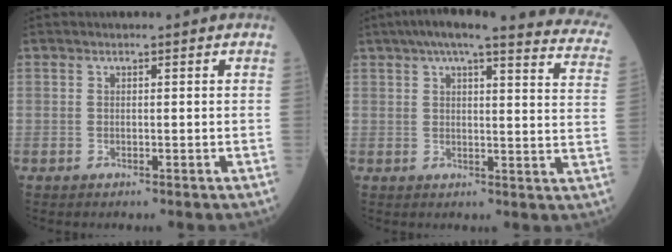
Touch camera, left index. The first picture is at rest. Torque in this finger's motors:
{"motor_torque": [1.05, -1.09, 0.17, 0.10]}